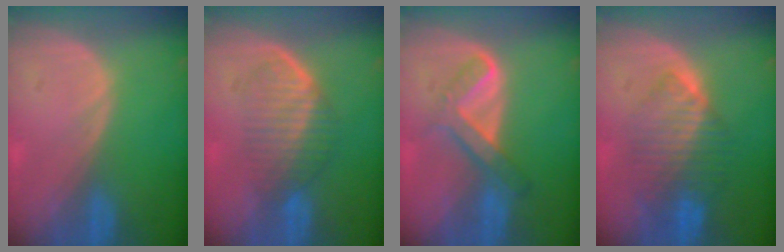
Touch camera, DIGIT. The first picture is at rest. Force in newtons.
{"total": 6.0, "press": 5.7, "slide": 1.6}
{"total": 5.6, "press": 5.1, "slide": 2.2}
{"total": 7.5, "press": 7.3, "slide": 1.6}